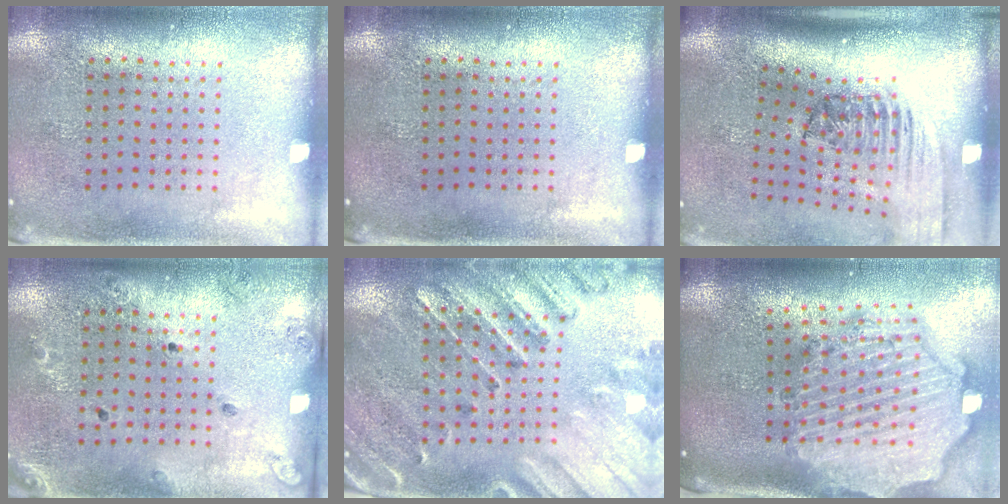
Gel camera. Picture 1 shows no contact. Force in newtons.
{"total": 0.0}
{"total": 2.4, "press": 1.7, "slide": 1.7}
{"total": 1.3, "press": 1.3, "slide": 0.2}
{"total": 2.9, "press": 2.7, "slide": 1.1}
{"total": 3.8, "press": 3.1, "slide": 2.2}